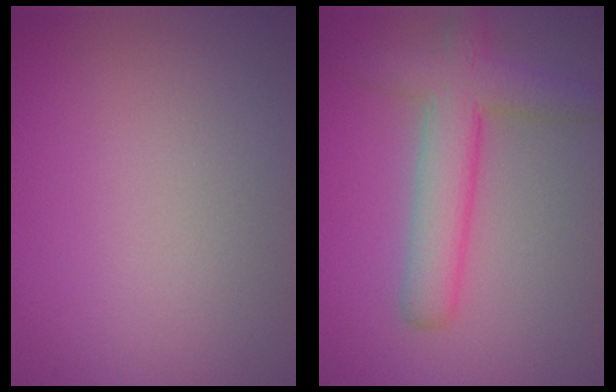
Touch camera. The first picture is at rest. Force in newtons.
{"total": 5.3, "press": 5.3, "slide": 0.3}